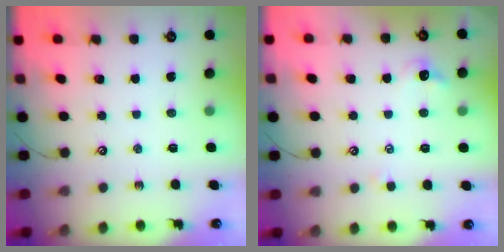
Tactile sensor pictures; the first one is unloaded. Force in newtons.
{"total": 0.6, "press": 0.1, "slide": 0.6}